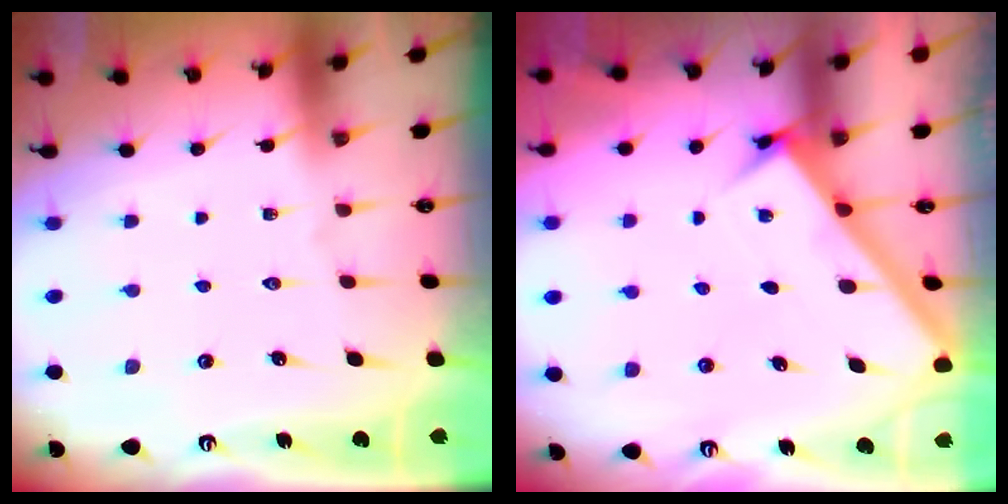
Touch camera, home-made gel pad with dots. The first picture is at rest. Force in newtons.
{"total": 2.9, "press": 2.9, "slide": 0.2}